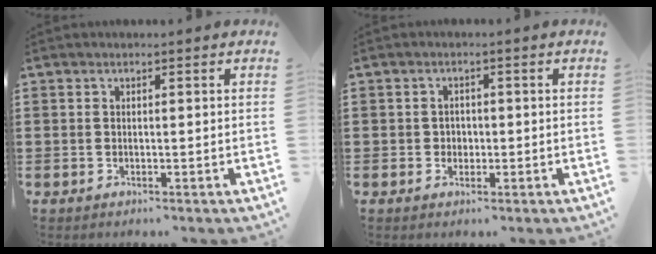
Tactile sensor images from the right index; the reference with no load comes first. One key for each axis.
{"total": 1.4, "fx": -0.1, "fy": 1.4, "fz": 0.4, "tx": -0.013, "ty": 0.005, "tz": -0.005}